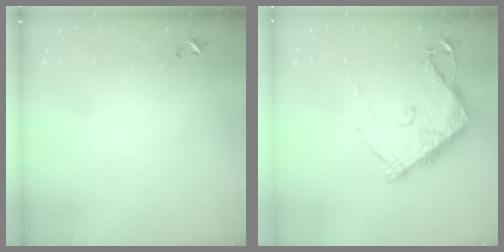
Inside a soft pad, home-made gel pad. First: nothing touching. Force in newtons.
{"total": 10.7, "press": 10.7, "slide": 1.3}